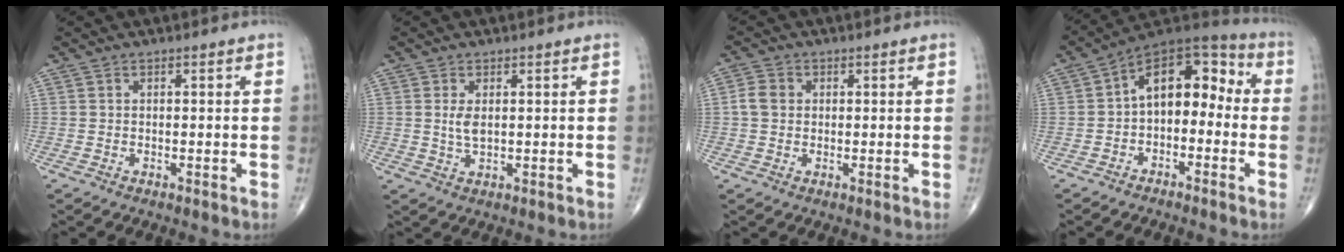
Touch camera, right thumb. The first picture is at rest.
{"total": 3.0, "force": [0.5, 1.5, 2.6], "torque": [-0.051, -0.005, 0.011]}
{"total": 3.4, "force": [0.3, 2.9, 1.9], "torque": [-0.032, 0.007, 0.000]}
{"total": 12.4, "force": [-0.9, 7.9, 9.6], "torque": [-0.106, 0.054, -0.035]}